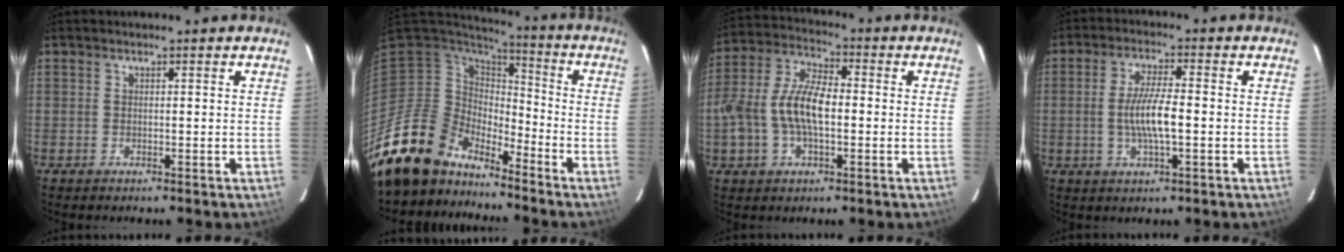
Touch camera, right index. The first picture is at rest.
{"total": 15.7, "force": [-13.9, 6.4, 3.3], "torque": [-0.089, 0.003, -0.256]}
{"total": 11.6, "force": [-1.7, 5.5, 10.1], "torque": [-0.209, 0.013, -0.028]}
{"total": 7.2, "force": [-1.0, 1.4, 7.0], "torque": [-0.134, -0.001, -0.020]}